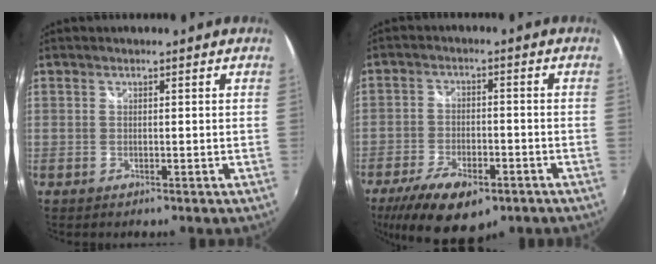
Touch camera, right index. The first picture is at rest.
{"total": 14.1, "force": [-8.9, 6.0, 9.1], "torque": [-0.196, -0.033, -0.143]}